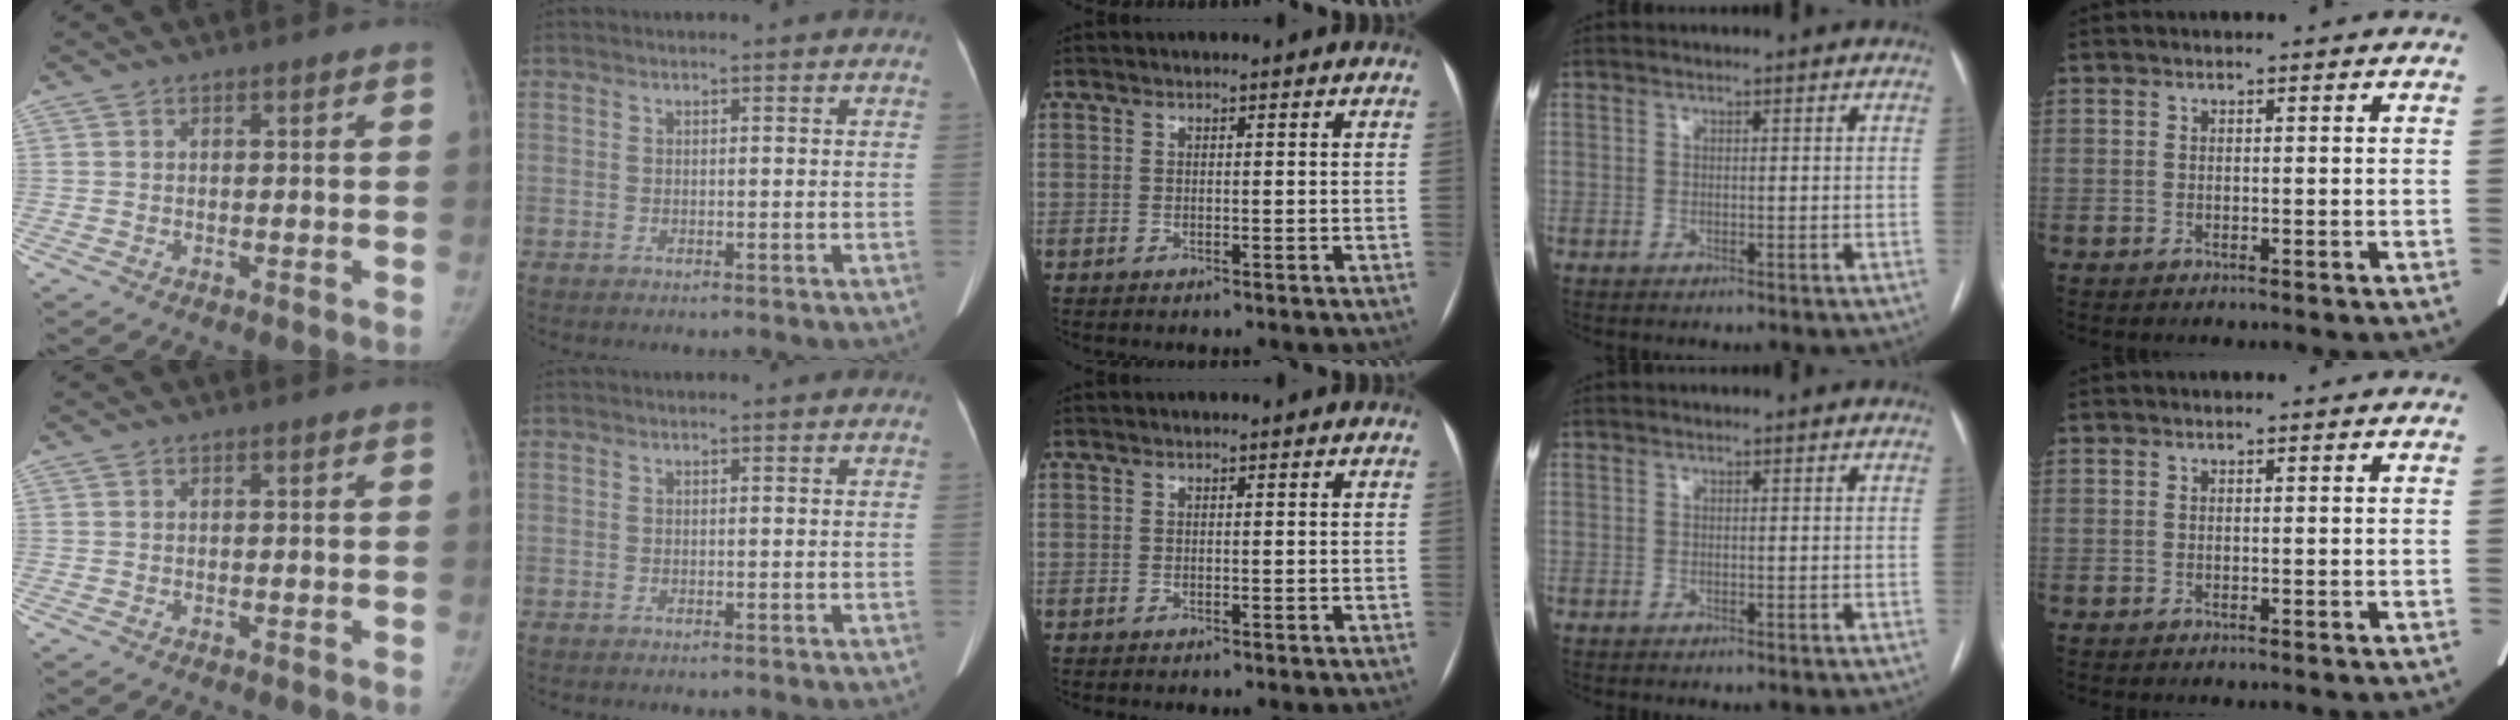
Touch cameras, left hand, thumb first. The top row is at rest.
{}